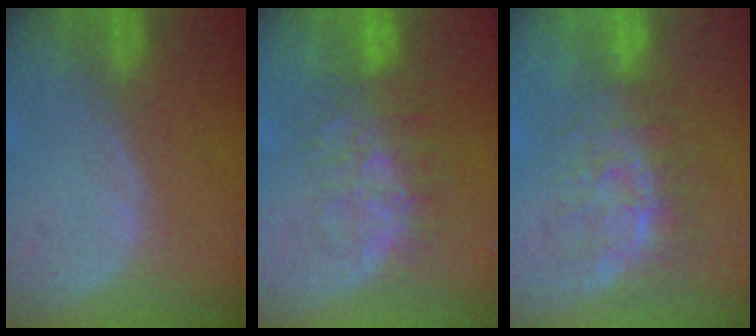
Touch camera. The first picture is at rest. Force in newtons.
{"total": 8.0, "press": 7.3, "slide": 3.2}
{"total": 8.8, "press": 7.5, "slide": 4.7}